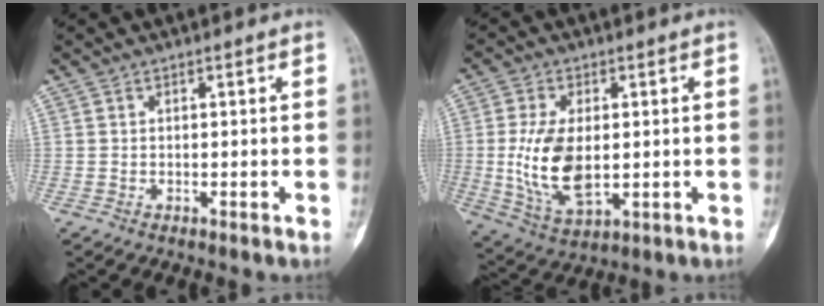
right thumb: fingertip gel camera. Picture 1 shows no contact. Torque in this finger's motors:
{"motor_torque": [1.96, 1.34, 0.97, -1.13, 0.36]}